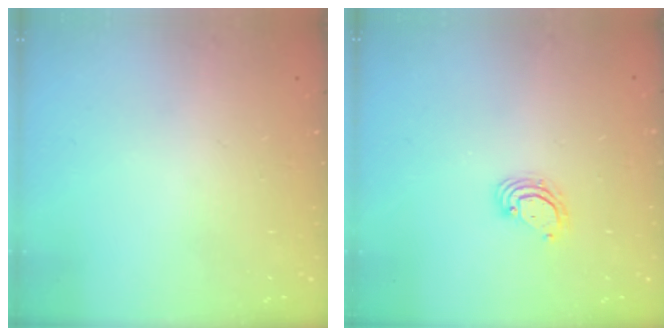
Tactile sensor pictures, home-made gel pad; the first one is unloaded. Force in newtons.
{"total": 3.4, "press": 3.4, "slide": 0.2}